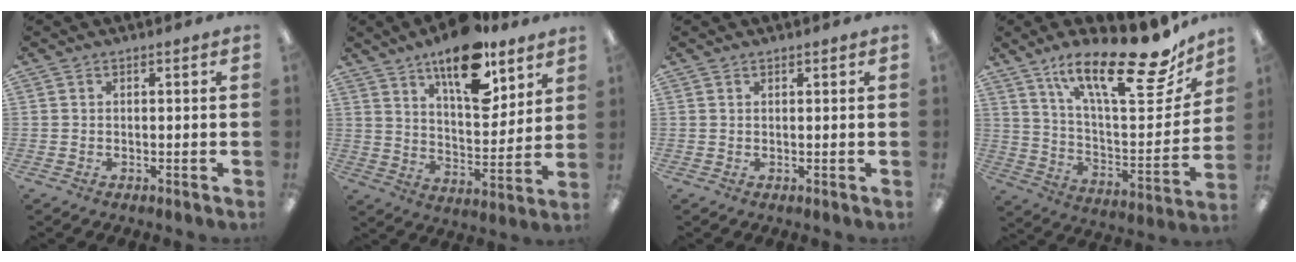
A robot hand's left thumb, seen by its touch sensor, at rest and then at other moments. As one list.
[{"total": 17.3, "force": [11.7, 7.4, 10.4], "torque": [-0.148, -0.069, 0.197]}, {"total": 0.6, "force": [0.6, 0.2, 0.2], "torque": [0.004, -0.003, 0.009]}, {"total": 24.6, "force": [16.9, 7.1, 16.5], "torque": [-0.251, -0.113, 0.277]}]